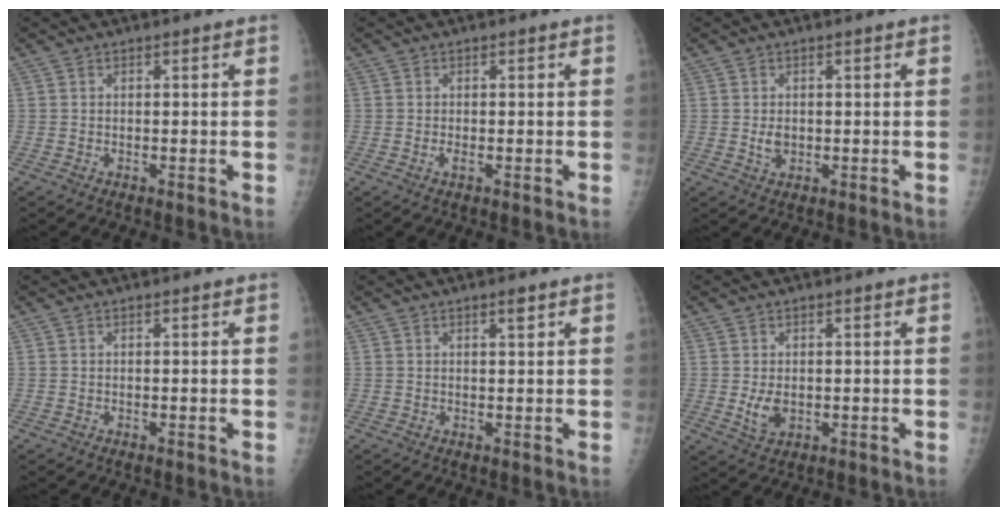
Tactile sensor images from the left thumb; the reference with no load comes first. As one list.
[{"total": 0.8, "force": [-0.2, 0.3, 0.7], "torque": [-0.017, 0.000, -0.005]}, {"total": 2.1, "force": [0.0, 1.6, 1.4], "torque": [-0.017, -0.001, 0.003]}, {"total": 0.0}, {"total": 1.4, "force": [0.9, 0.2, 1.1], "torque": [-0.015, -0.005, 0.015]}, {"total": 3.6, "force": [-0.2, 2.4, 2.7], "torque": [-0.045, -0.008, 0.002]}]